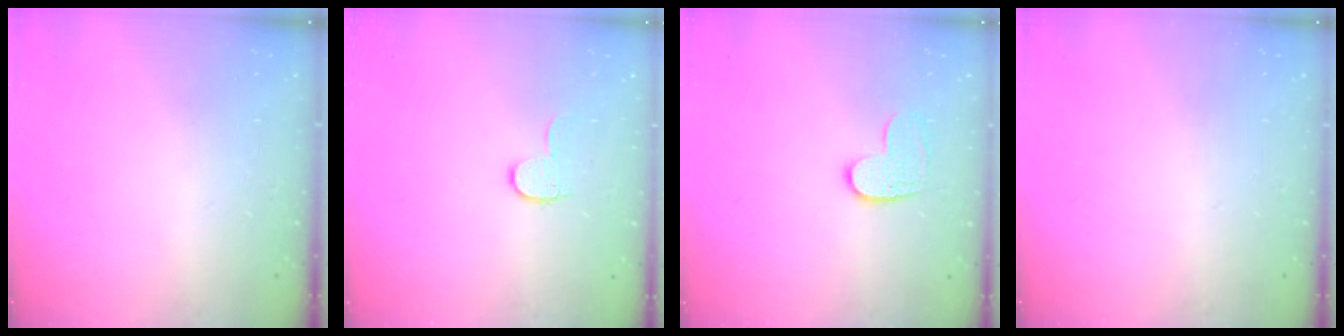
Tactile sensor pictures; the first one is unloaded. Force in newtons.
{"total": 6.1, "press": 6.1, "slide": 0.4}
{"total": 7.0, "press": 7.0, "slide": 0.2}
{"total": 0.0}